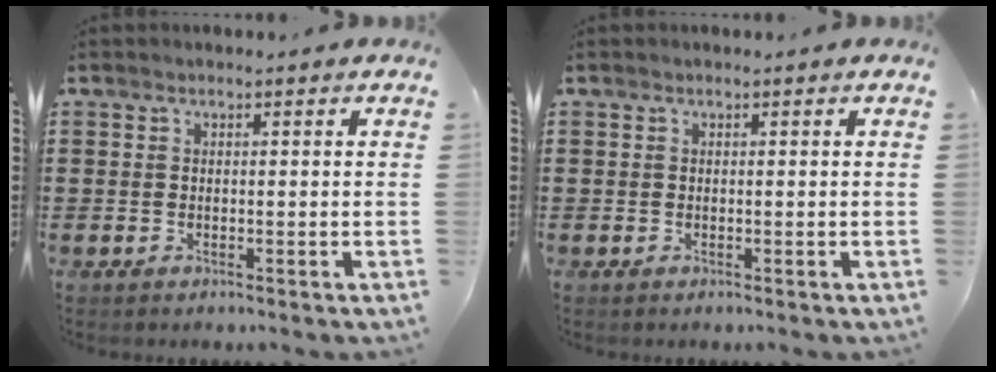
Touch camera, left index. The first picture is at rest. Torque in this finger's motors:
{"motor_torque": [-0.05, -0.05, 0.00, 0.00]}